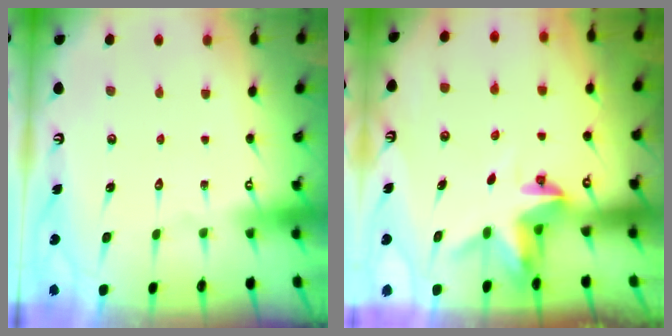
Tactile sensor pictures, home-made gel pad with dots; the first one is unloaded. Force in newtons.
{"total": 3.4, "press": 3.4, "slide": 0.2}